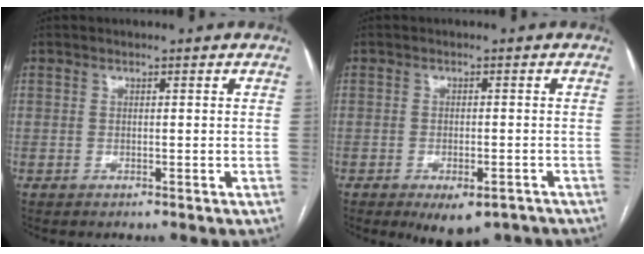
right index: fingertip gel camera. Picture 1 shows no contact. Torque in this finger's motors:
{"motor_torque": [0.81, -0.59, 0.33, 0.06]}